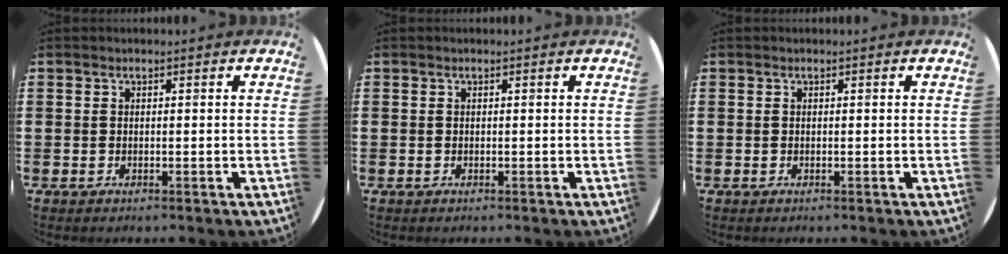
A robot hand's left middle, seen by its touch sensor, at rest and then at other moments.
{"total": 0.0}
{"total": 0.0}